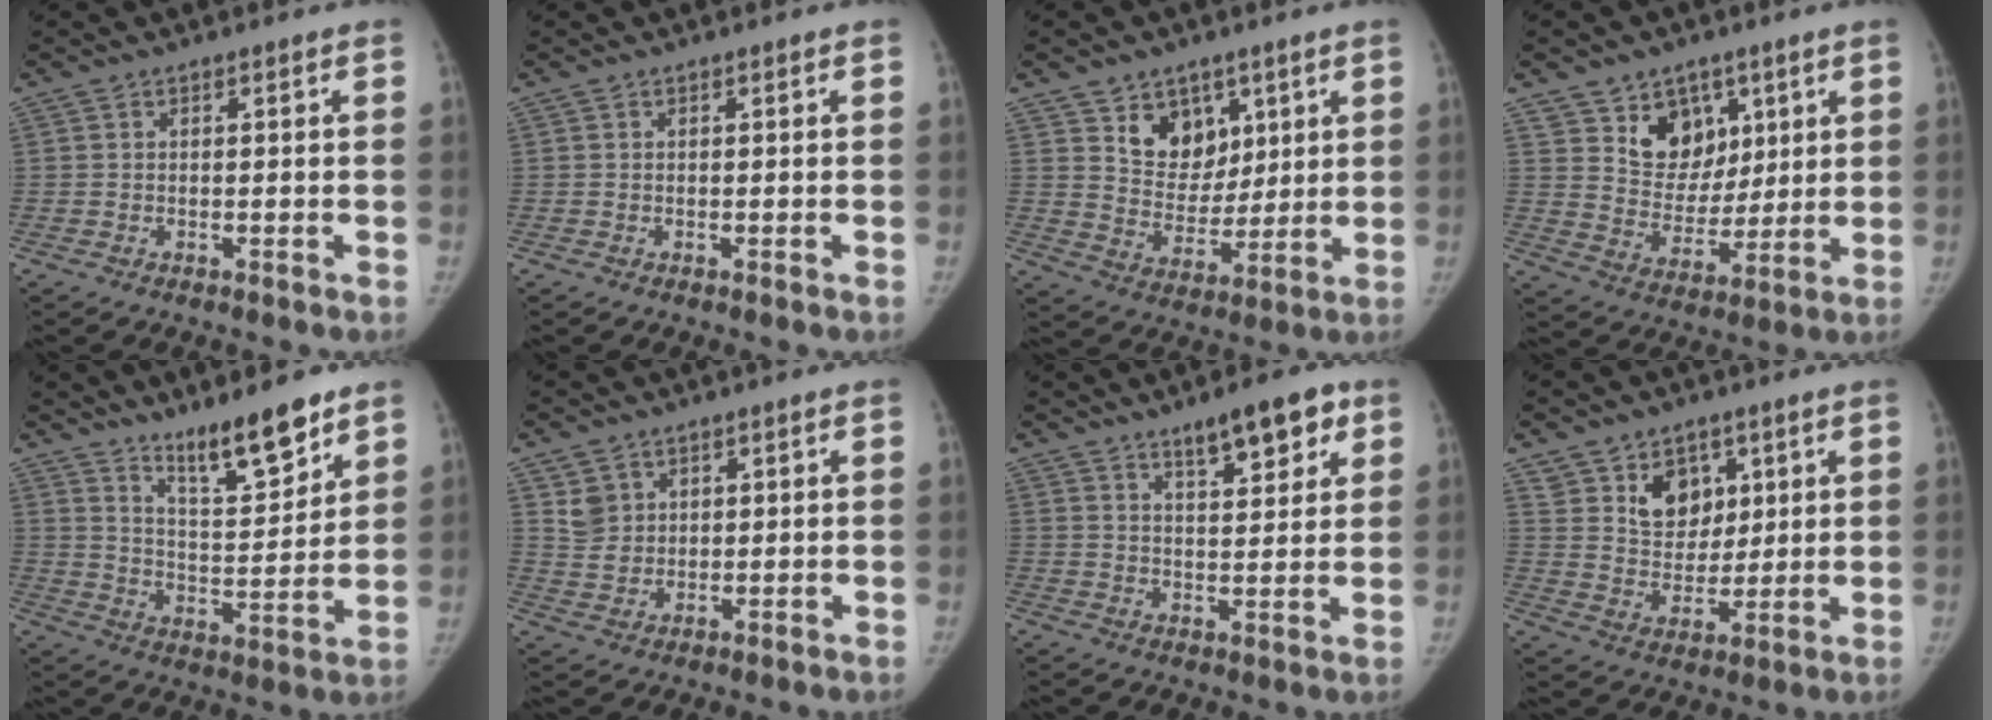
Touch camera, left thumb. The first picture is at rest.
{"total": 0.0}
{"total": 10.3, "force": [5.5, 7.6, 4.3], "torque": [-0.032, -0.036, 0.104]}
{"total": 11.2, "force": [6.0, 8.5, 4.1], "torque": [-0.026, -0.036, 0.114]}
{"total": 12.5, "force": [9.4, 2.7, 7.8], "torque": [-0.104, -0.074, 0.165]}
{"total": 4.7, "force": [2.5, 3.7, 1.4], "torque": [-0.006, -0.018, 0.056]}
{"total": 9.4, "force": [5.8, 3.0, 6.7], "torque": [-0.077, -0.028, 0.089]}
{"total": 9.7, "force": [4.6, 7.1, 4.8], "torque": [-0.042, -0.030, 0.087]}